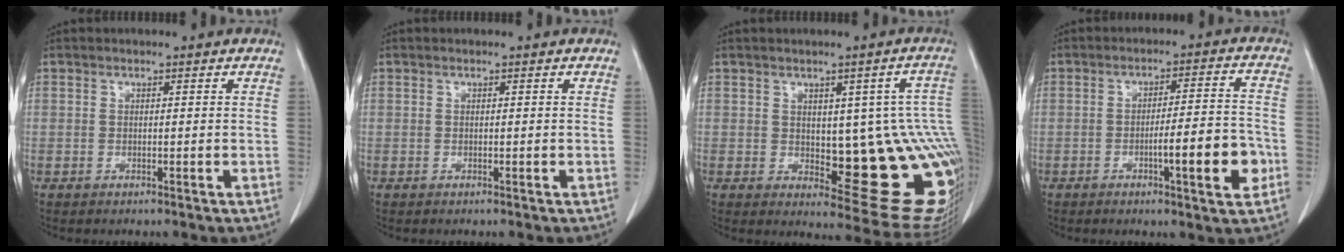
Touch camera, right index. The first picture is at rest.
{"total": 0.0}
{"total": 16.3, "force": [-1.0, 5.2, 15.4], "torque": [-0.118, 0.011, 0.004]}
{"total": 9.2, "force": [-3.2, 0.8, 8.6], "torque": [-0.124, 0.005, -0.046]}